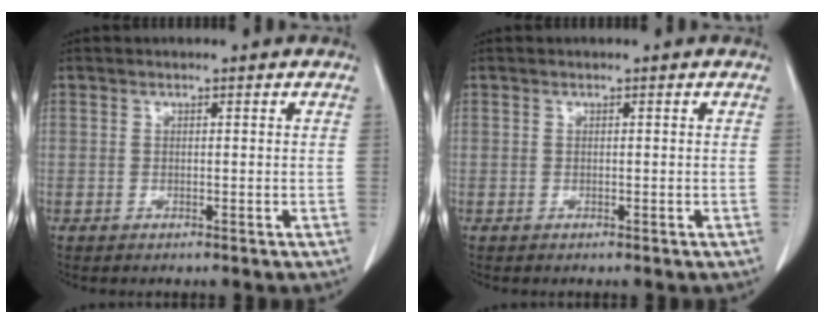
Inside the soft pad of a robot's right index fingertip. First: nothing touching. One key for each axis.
{"total": 0.0}